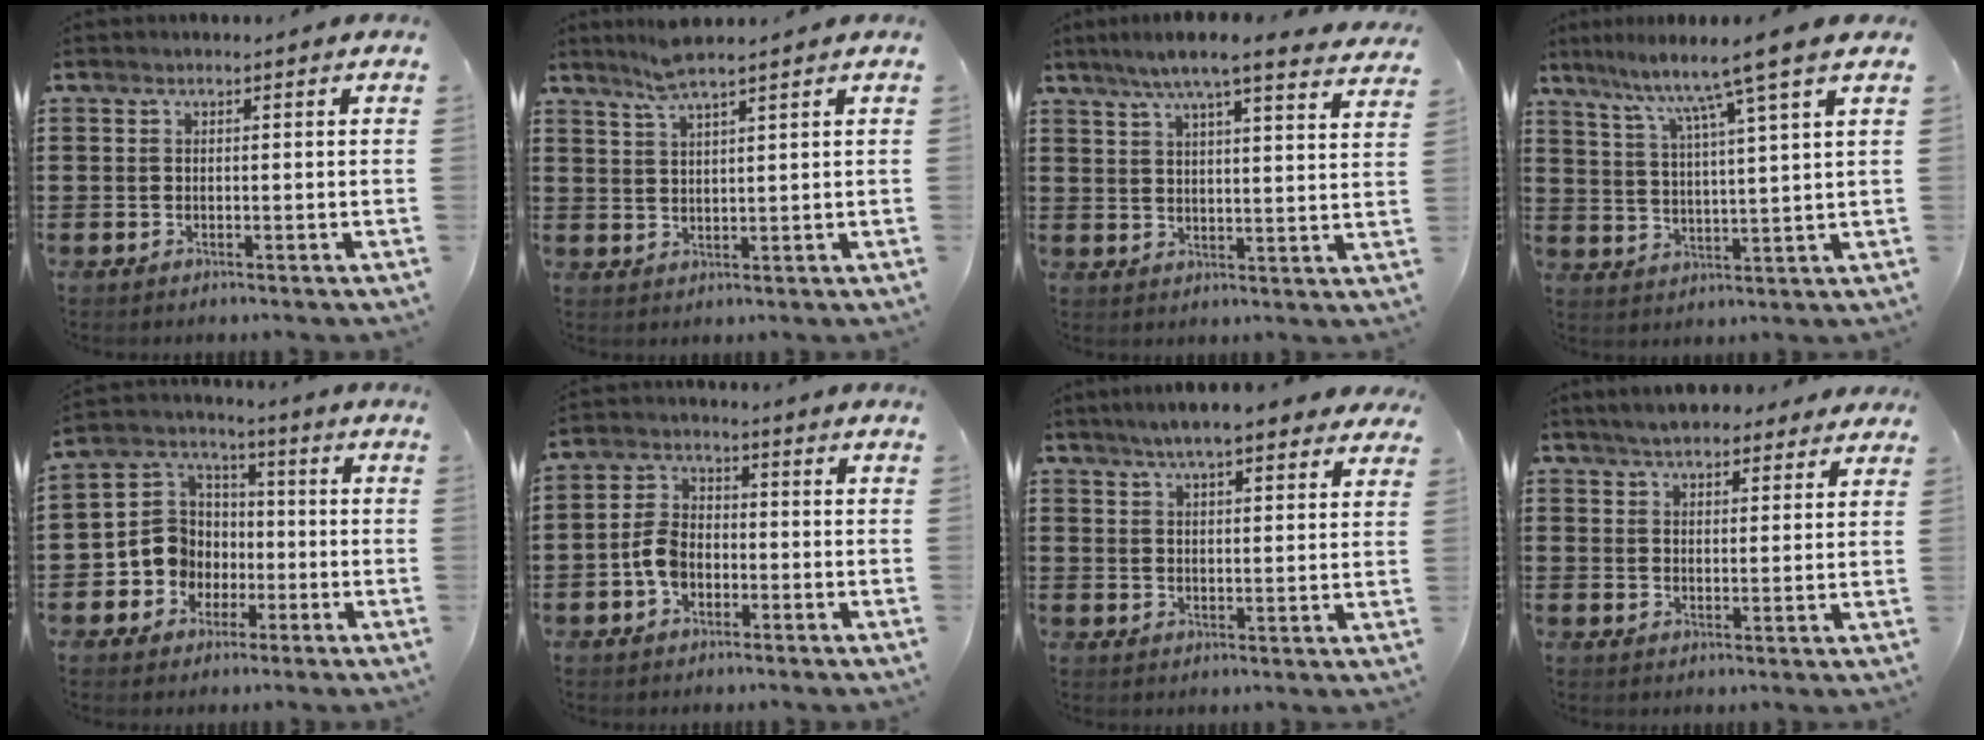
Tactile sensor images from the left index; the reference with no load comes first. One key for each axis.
{"total": 4.5, "fx": 3.8, "fy": 0.1, "fz": 2.6, "tx": -0.060, "ty": -0.004, "tz": 0.068}
{"total": 7.0, "fx": 5.9, "fy": -0.1, "fz": 3.7, "tx": -0.089, "ty": -0.022, "tz": 0.103}
{"total": 7.7, "fx": 5.9, "fy": -1.2, "fz": 4.8, "tx": -0.116, "ty": -0.032, "tz": 0.091}
{"total": 8.0, "fx": -2.0, "fy": 7.5, "fz": 1.8, "tx": -0.082, "ty": 0.009, "tz": -0.042}
{"total": 4.9, "fx": -1.8, "fy": 3.4, "fz": 3.1, "tx": -0.085, "ty": 0.002, "tz": -0.040}
{"total": 5.7, "fx": 4.9, "fy": 0.9, "fz": 2.7, "tx": -0.069, "ty": -0.006, "tz": 0.088}
{"total": 4.9, "fx": 4.4, "fy": 1.5, "fz": 1.4, "tx": -0.041, "ty": -0.002, "tz": 0.083}